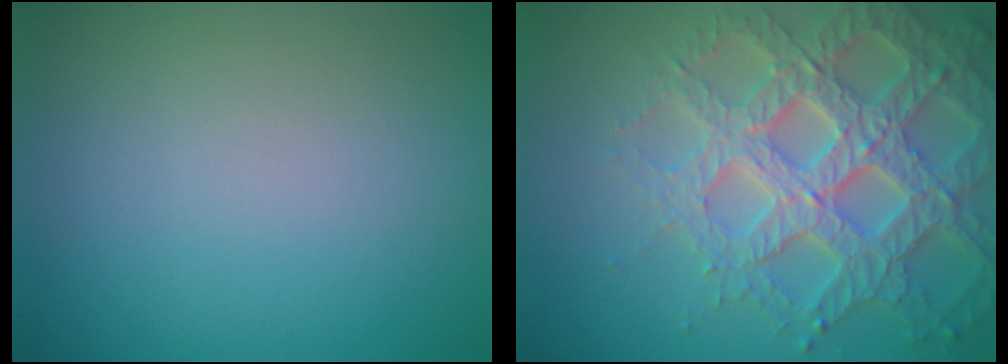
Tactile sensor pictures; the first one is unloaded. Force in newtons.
{"total": 7.0, "press": 6.7, "slide": 1.8}